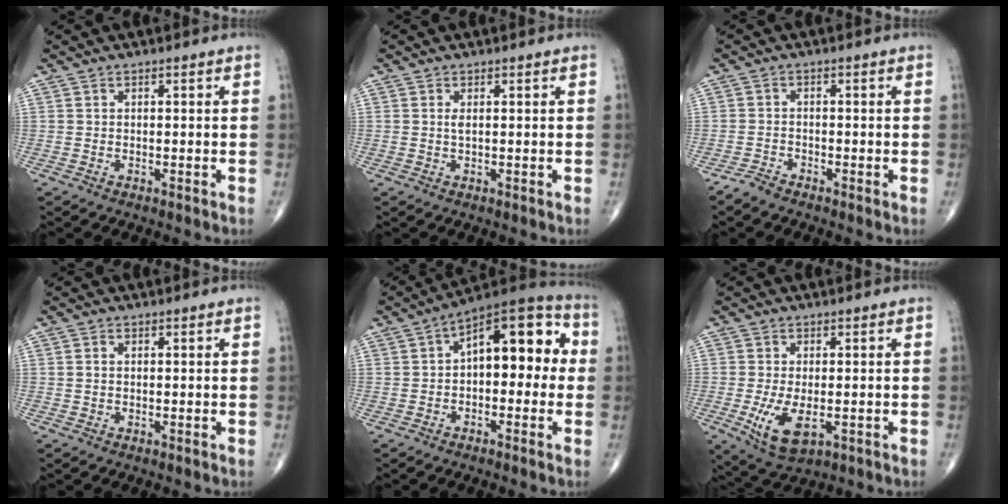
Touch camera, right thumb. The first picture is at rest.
{"total": 1.1, "force": [0.3, 0.1, 1.1], "torque": [-0.026, -0.003, 0.007]}
{"total": 2.0, "force": [-1.9, 0.5, 0.6], "torque": [-0.012, -0.004, -0.043]}
{"total": 0.9, "force": [0.2, 0.6, 0.6], "torque": [-0.015, 0.005, 0.005]}
{"total": 14.7, "force": [1.1, 7.7, 12.4], "torque": [-0.138, 0.043, 0.004]}
{"total": 7.4, "force": [-1.9, 3.6, 6.2], "torque": [-0.120, -0.015, -0.024]}